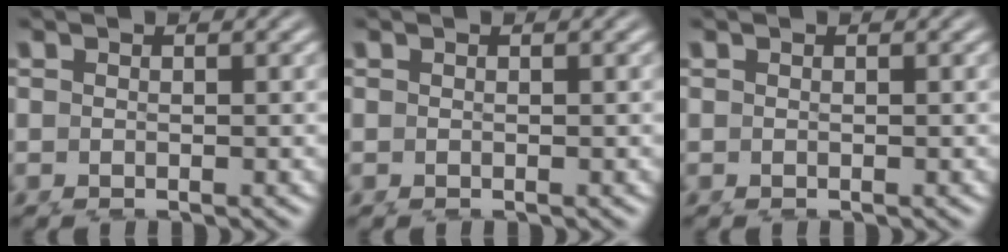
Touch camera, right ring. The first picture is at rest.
{"total": 0.0}
{"total": 0.0}